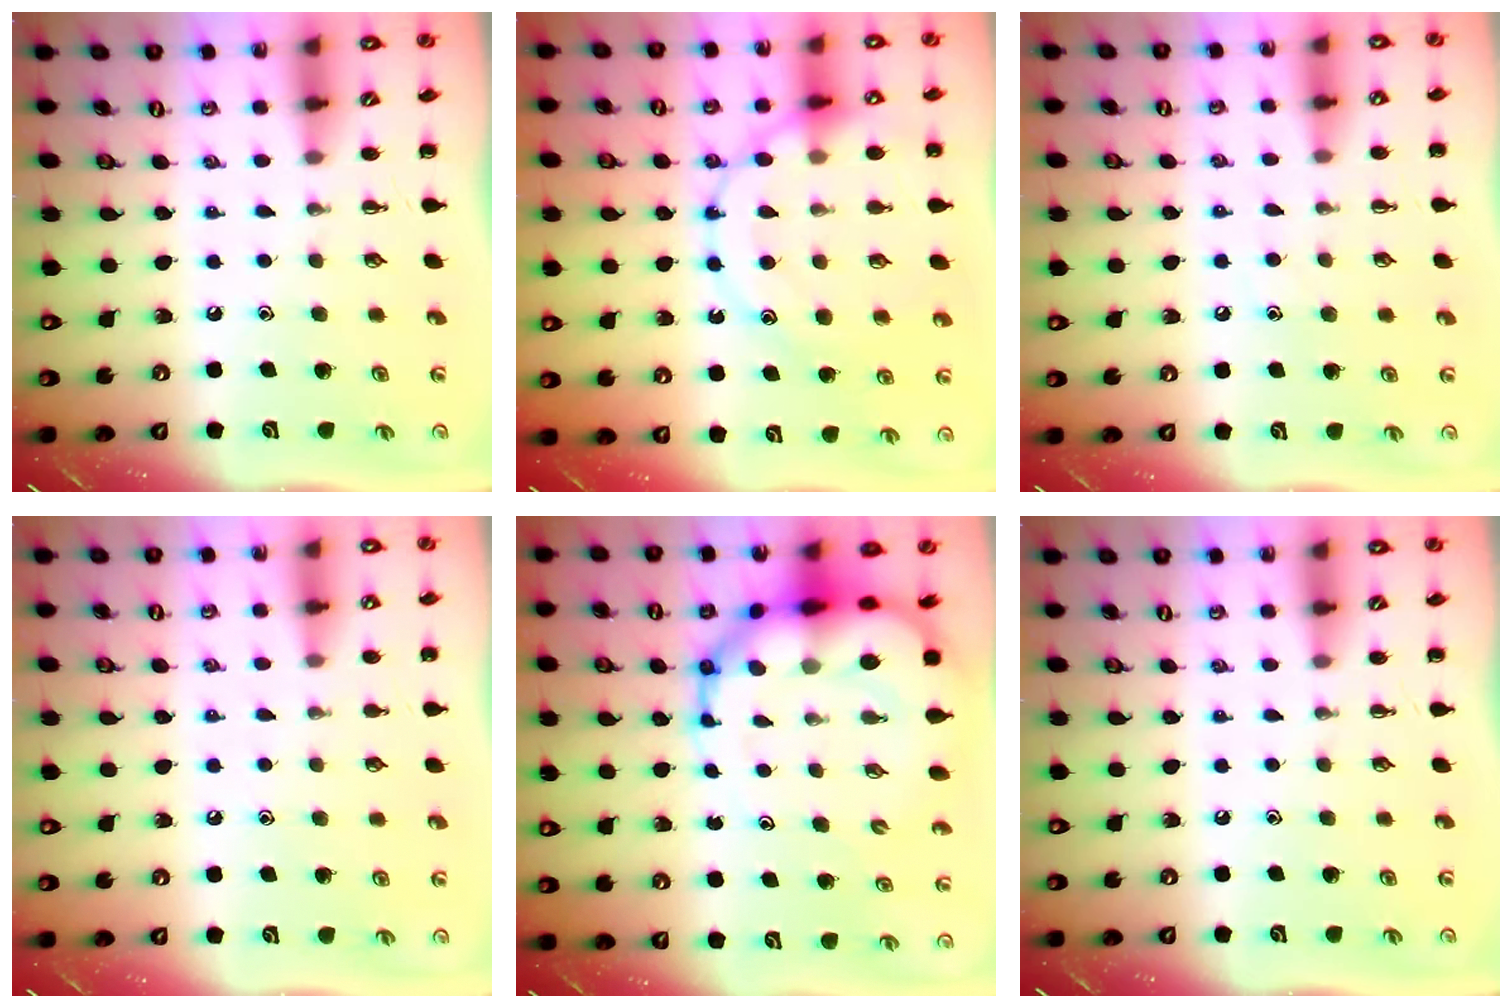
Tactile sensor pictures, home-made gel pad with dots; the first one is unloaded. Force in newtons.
{"total": 18.2, "press": 18.1, "slide": 1.9}
{"total": 6.3, "press": 6.1, "slide": 1.7}
{"total": 5.2, "press": 4.9, "slide": 1.8}
{"total": 15.1, "press": 14.6, "slide": 3.9}
{"total": 0.0}